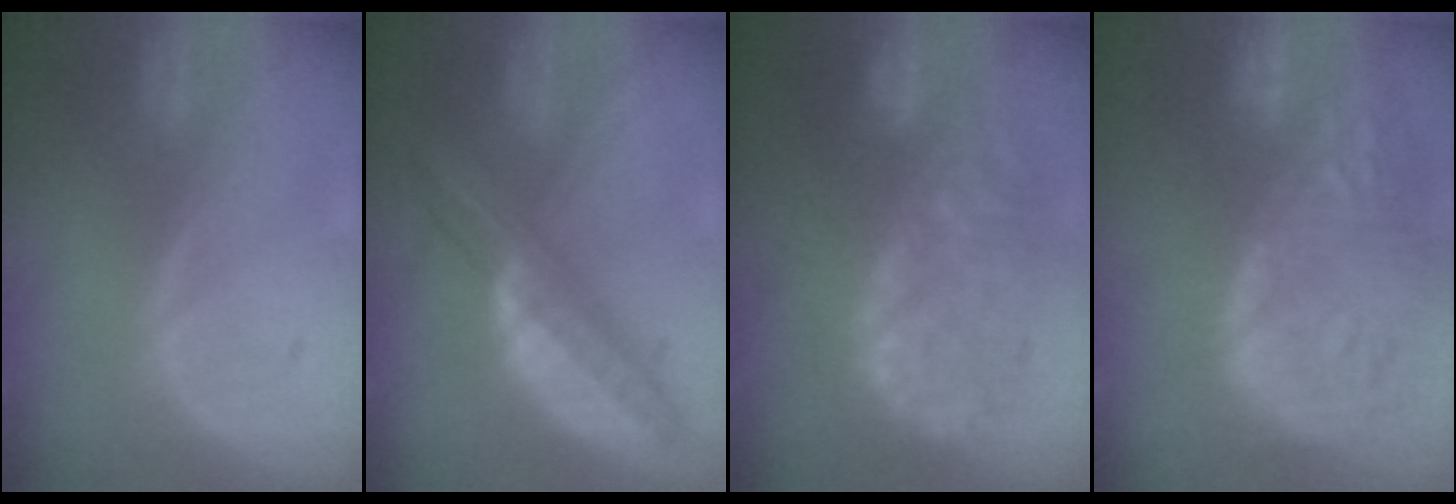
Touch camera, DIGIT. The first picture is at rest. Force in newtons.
{"total": 7.4, "press": 6.2, "slide": 3.9}
{"total": 12.0, "press": 11.9, "slide": 1.3}
{"total": 15.8, "press": 12.9, "slide": 9.1}